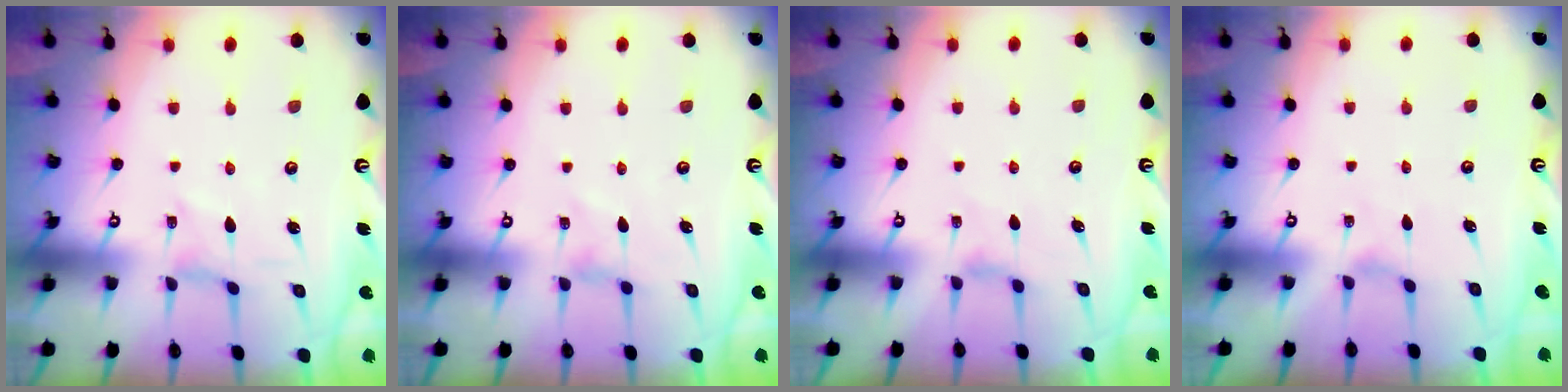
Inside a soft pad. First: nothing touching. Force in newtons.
{"total": 0.0}
{"total": 2.3, "press": 2.2, "slide": 0.5}
{"total": 0.0}